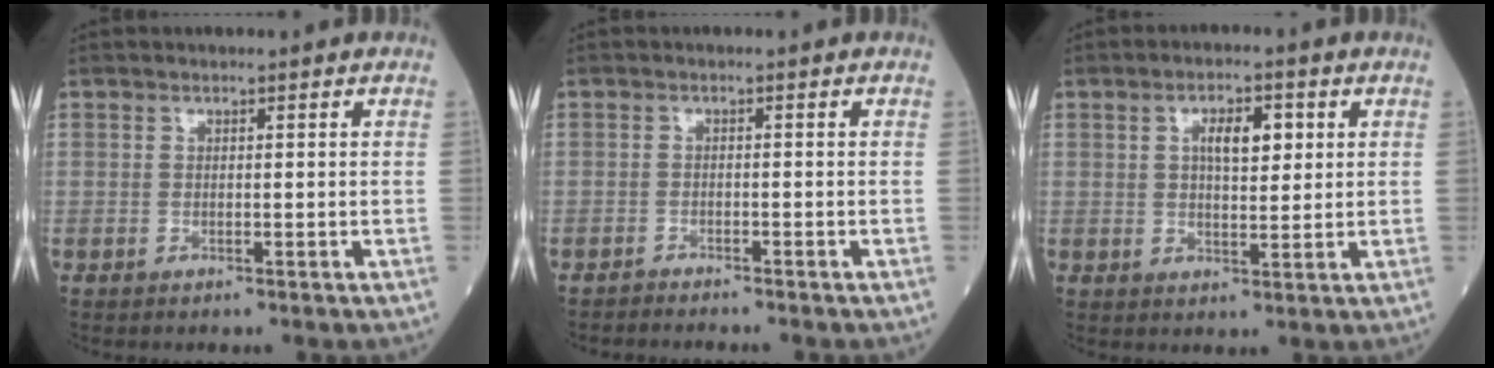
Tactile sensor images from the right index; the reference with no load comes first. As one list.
[{"total": 2.5, "force": [-2.5, -0.1, 0.6], "torque": [-0.012, -0.005, -0.034]}, {"total": 5.3, "force": [1.7, 2.0, 4.6], "torque": [-0.077, 0.008, 0.031]}]